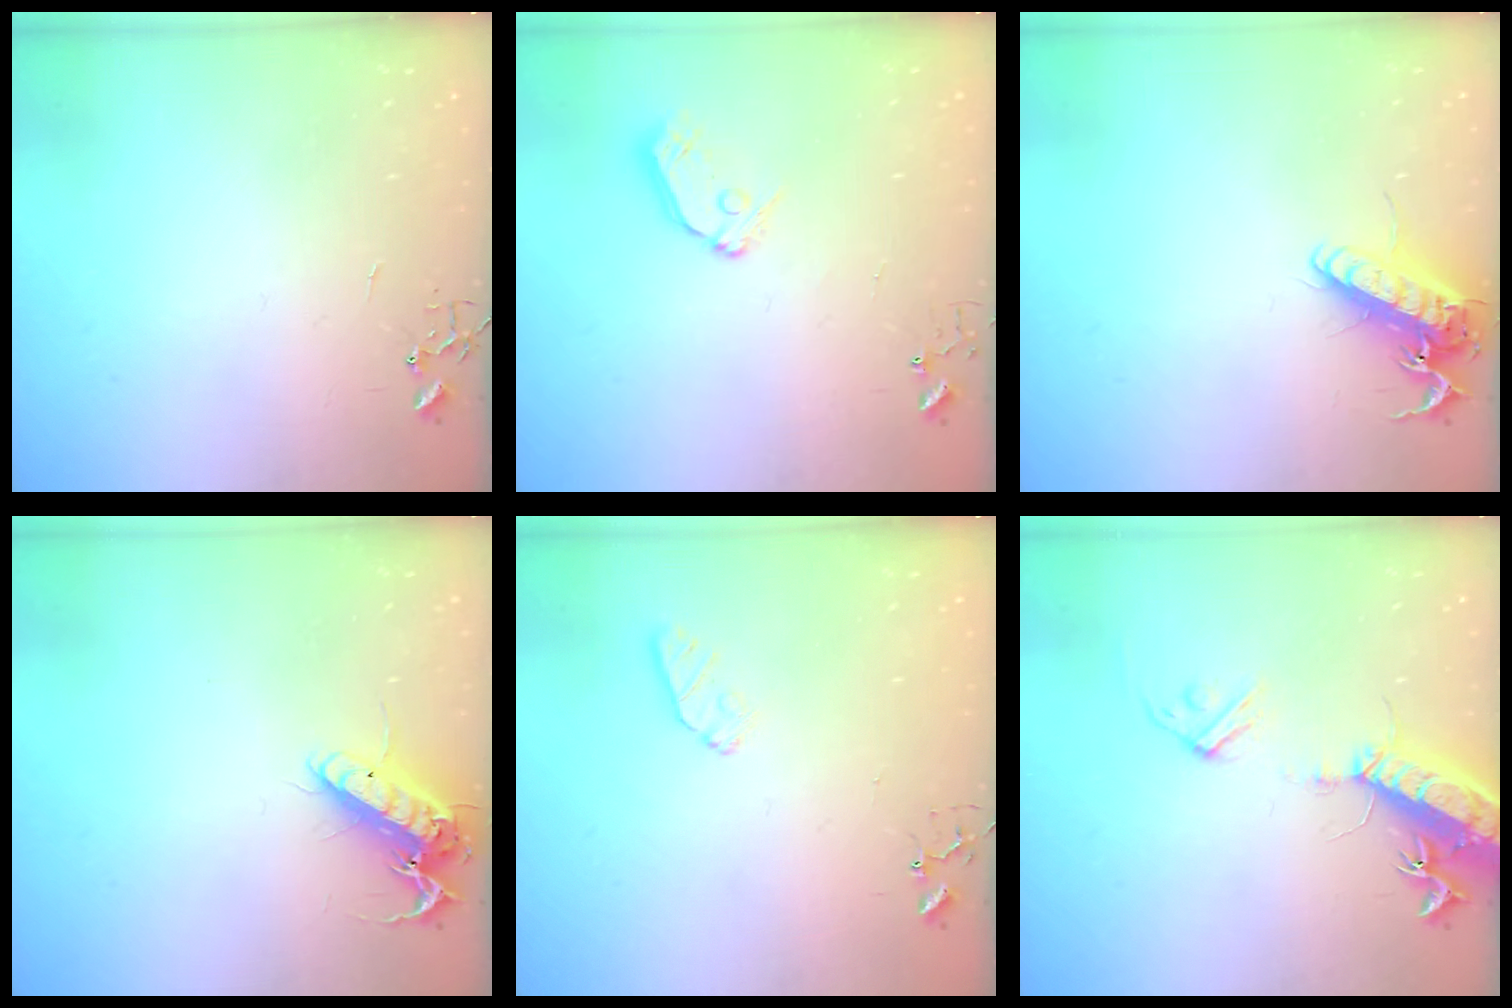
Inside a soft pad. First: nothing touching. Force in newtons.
{"total": 8.4, "press": 8.4, "slide": 0.8}
{"total": 13.4, "press": 13.2, "slide": 2.5}
{"total": 14.3, "press": 14.2, "slide": 1.9}
{"total": 6.1, "press": 6.1, "slide": 0.8}
{"total": 17.3, "press": 16.8, "slide": 3.9}